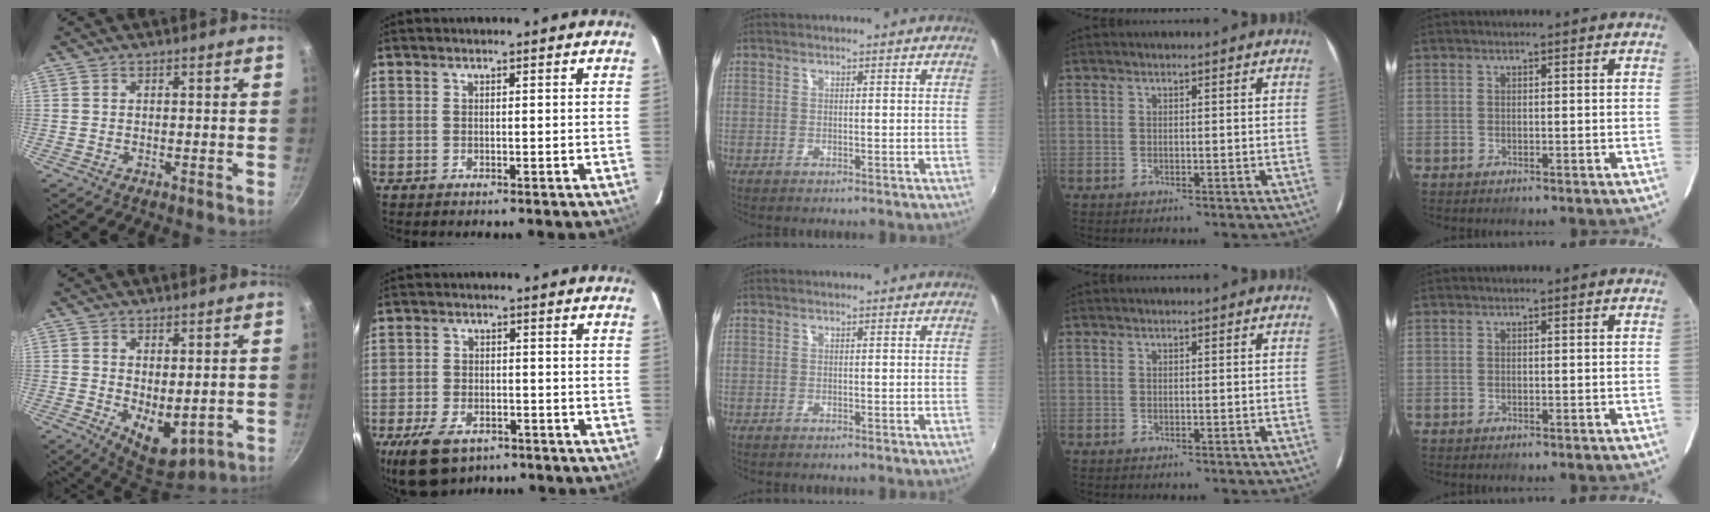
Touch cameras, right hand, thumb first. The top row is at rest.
{"thumb": {"total": 8.0, "force": [0.3, 4.4, 6.7], "torque": [-0.079, -0.024, 0.022]}, "index": {"total": 10.6, "force": [-6.8, 5.7, 5.8], "torque": [-0.142, -0.018, -0.115]}}